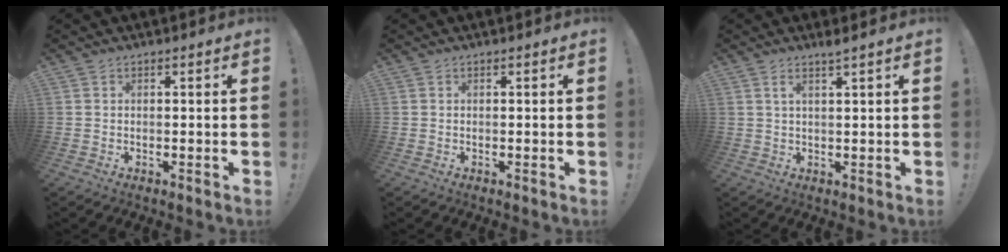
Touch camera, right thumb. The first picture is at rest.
{"total": 0.0}
{"total": 2.7, "force": [1.6, -0.5, 2.1], "torque": [-0.034, -0.006, 0.025]}